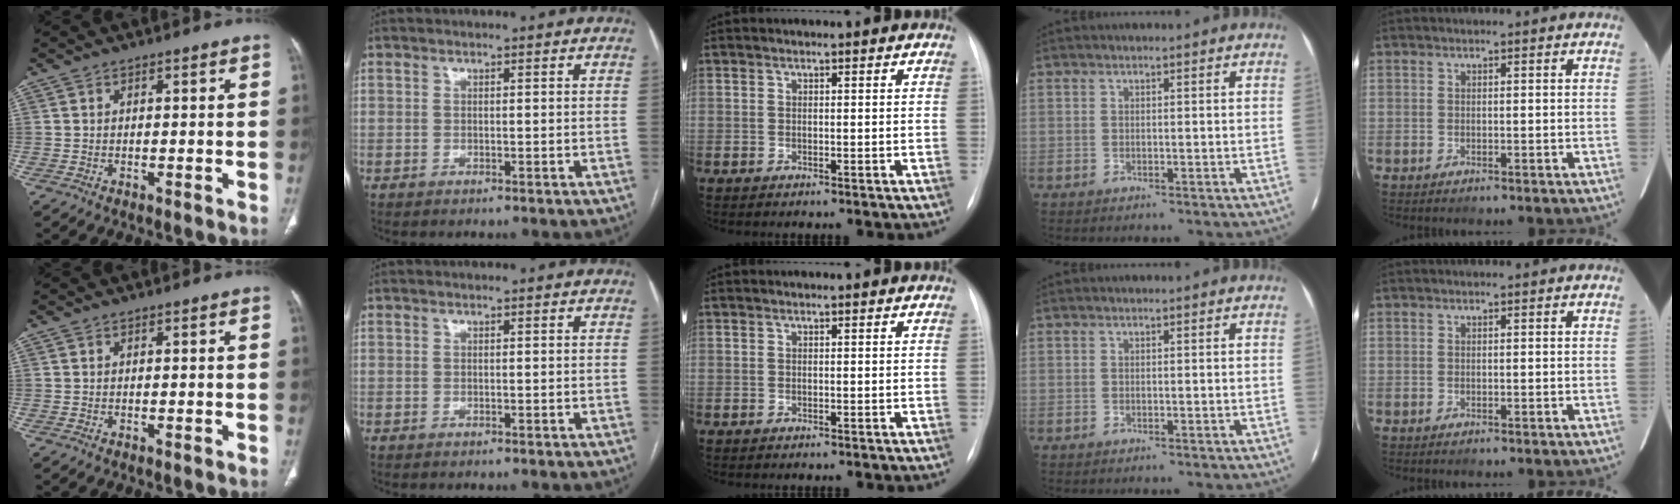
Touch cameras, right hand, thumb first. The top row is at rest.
{}